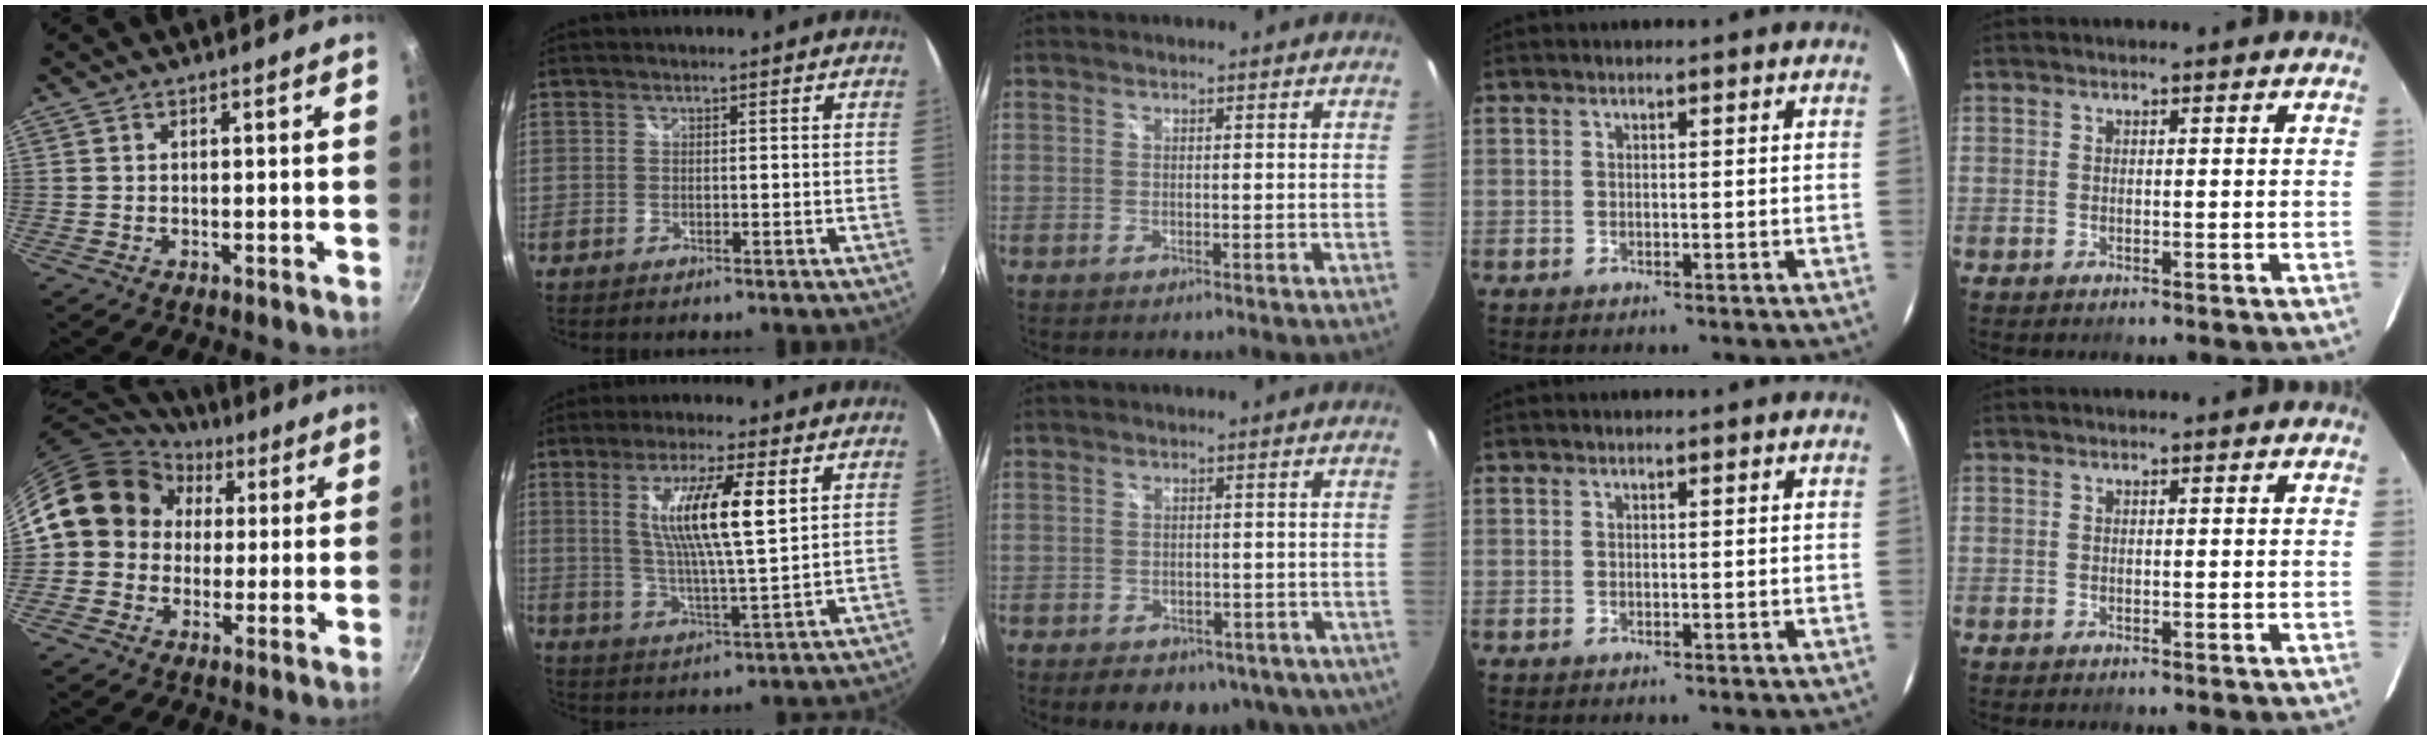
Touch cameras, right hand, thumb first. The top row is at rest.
{"thumb": {"total": 14.9, "force": [3.1, 12.9, 6.7], "torque": [-0.091, 0.028, 0.040]}, "index": {"total": 12.0, "force": [3.8, 1.1, 11.3], "torque": [-0.202, -0.007, 0.070]}, "middle": {"total": 13.3, "force": [-7.9, 8.0, 7.1], "torque": [-0.128, -0.009, -0.085]}}